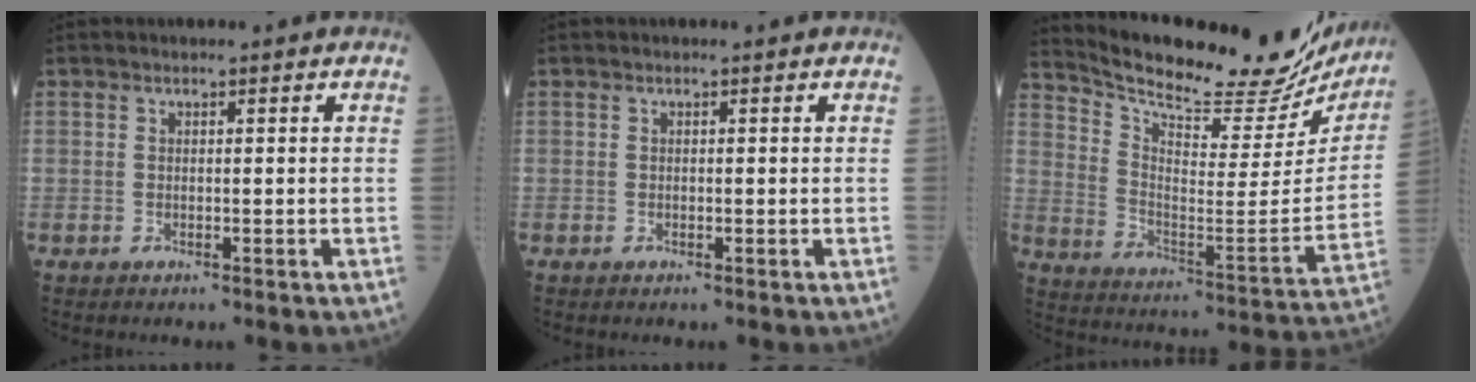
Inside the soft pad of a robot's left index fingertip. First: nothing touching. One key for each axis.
{"total": 0.0}
{"total": 26.2, "fx": 23.8, "fy": 5.1, "fz": 9.7, "tx": -0.164, "ty": -0.071, "tz": 0.323}